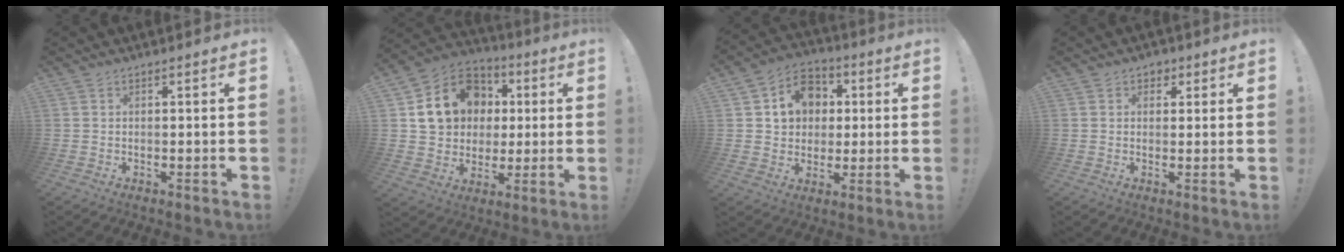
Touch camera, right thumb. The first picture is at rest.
{"total": 17.6, "force": [4.6, 14.8, 8.3], "torque": [-0.115, -0.002, 0.110]}
{"total": 11.6, "force": [2.7, 10.3, 4.7], "torque": [-0.060, -0.001, 0.057]}
{"total": 2.9, "force": [1.0, 2.5, 1.0], "torque": [-0.003, -0.002, 0.015]}